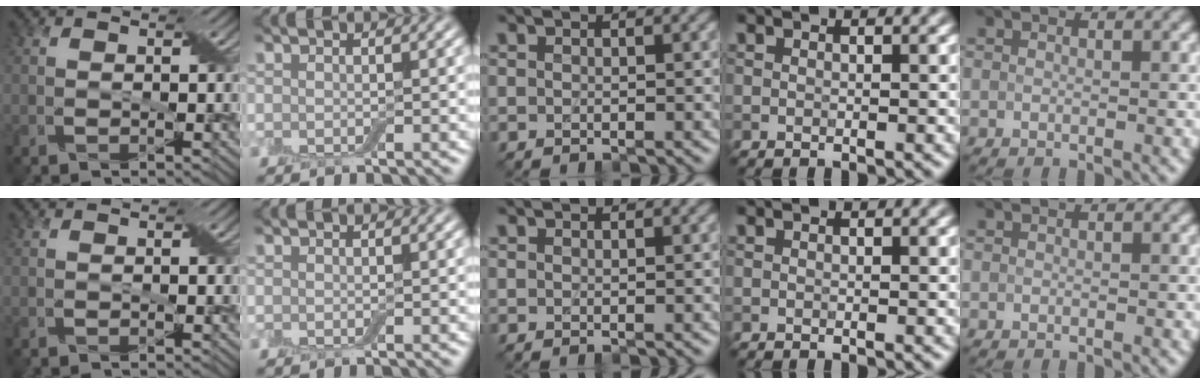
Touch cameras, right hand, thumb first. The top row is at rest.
{}